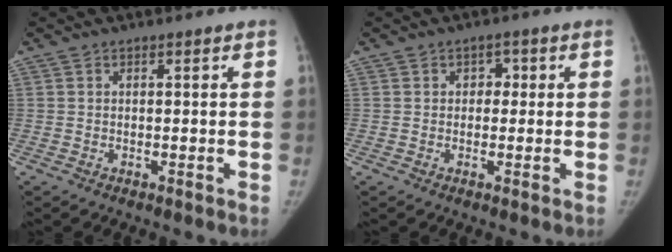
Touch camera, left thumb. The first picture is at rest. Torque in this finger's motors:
{"motor_torque": [-0.18, -0.03, 0.03, 0.51, 0.01]}